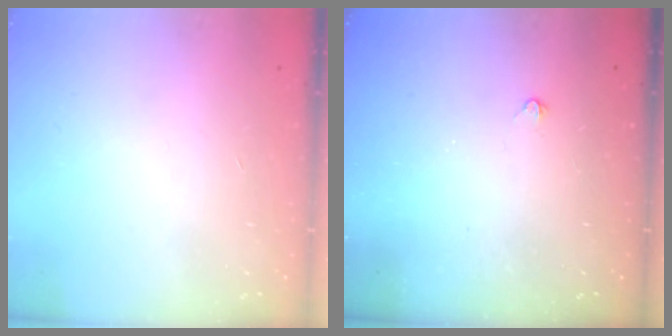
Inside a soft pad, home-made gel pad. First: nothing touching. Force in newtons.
{"total": 2.4, "press": 2.4, "slide": 0.5}